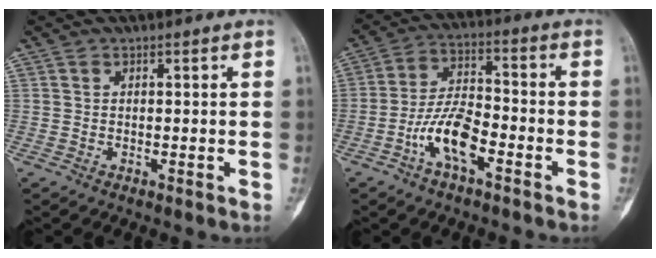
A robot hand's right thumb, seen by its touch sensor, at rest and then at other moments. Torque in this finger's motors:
{"motor_torque": [1.55, 1.23, 0.84, -0.64, 0.12]}